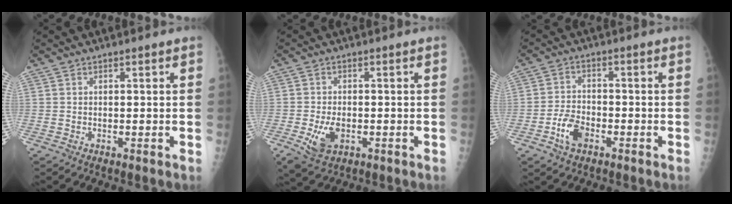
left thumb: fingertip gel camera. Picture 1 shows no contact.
{"total": 5.6, "force": [-1.9, 3.4, 4.0], "torque": [-0.077, -0.001, -0.025]}
{"total": 5.4, "force": [-2.9, 3.3, 3.2], "torque": [-0.055, 0.017, -0.053]}